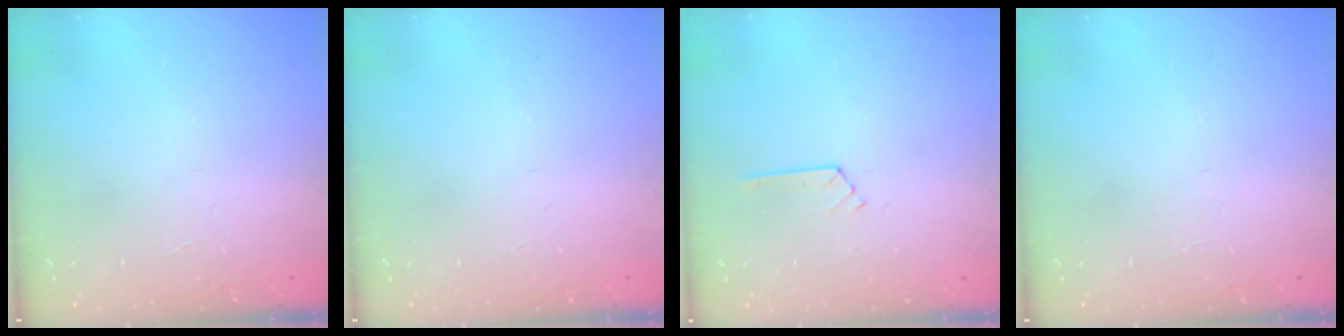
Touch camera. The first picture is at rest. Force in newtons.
{"total": 0.0}
{"total": 2.8, "press": 2.8, "slide": 0.4}
{"total": 0.0}